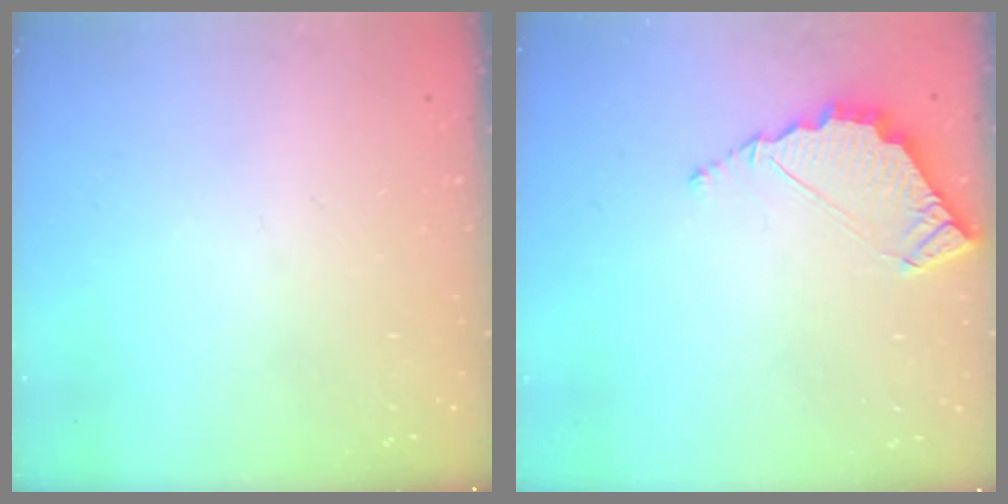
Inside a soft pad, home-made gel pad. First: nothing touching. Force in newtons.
{"total": 5.3, "press": 5.3, "slide": 0.2}